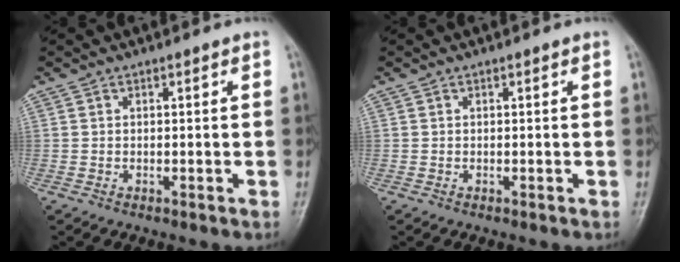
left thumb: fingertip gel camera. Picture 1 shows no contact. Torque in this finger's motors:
{"motor_torque": [0.00, 0.00, -0.06, -0.06, 0.00]}